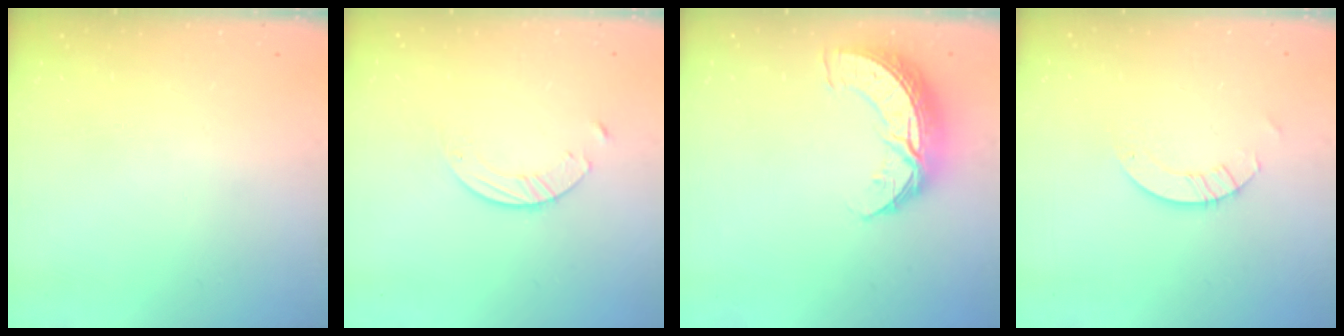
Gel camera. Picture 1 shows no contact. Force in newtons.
{"total": 1.4, "press": 1.4, "slide": 0.2}
{"total": 10.3, "press": 10.2, "slide": 0.7}
{"total": 2.6, "press": 2.6, "slide": 0.2}